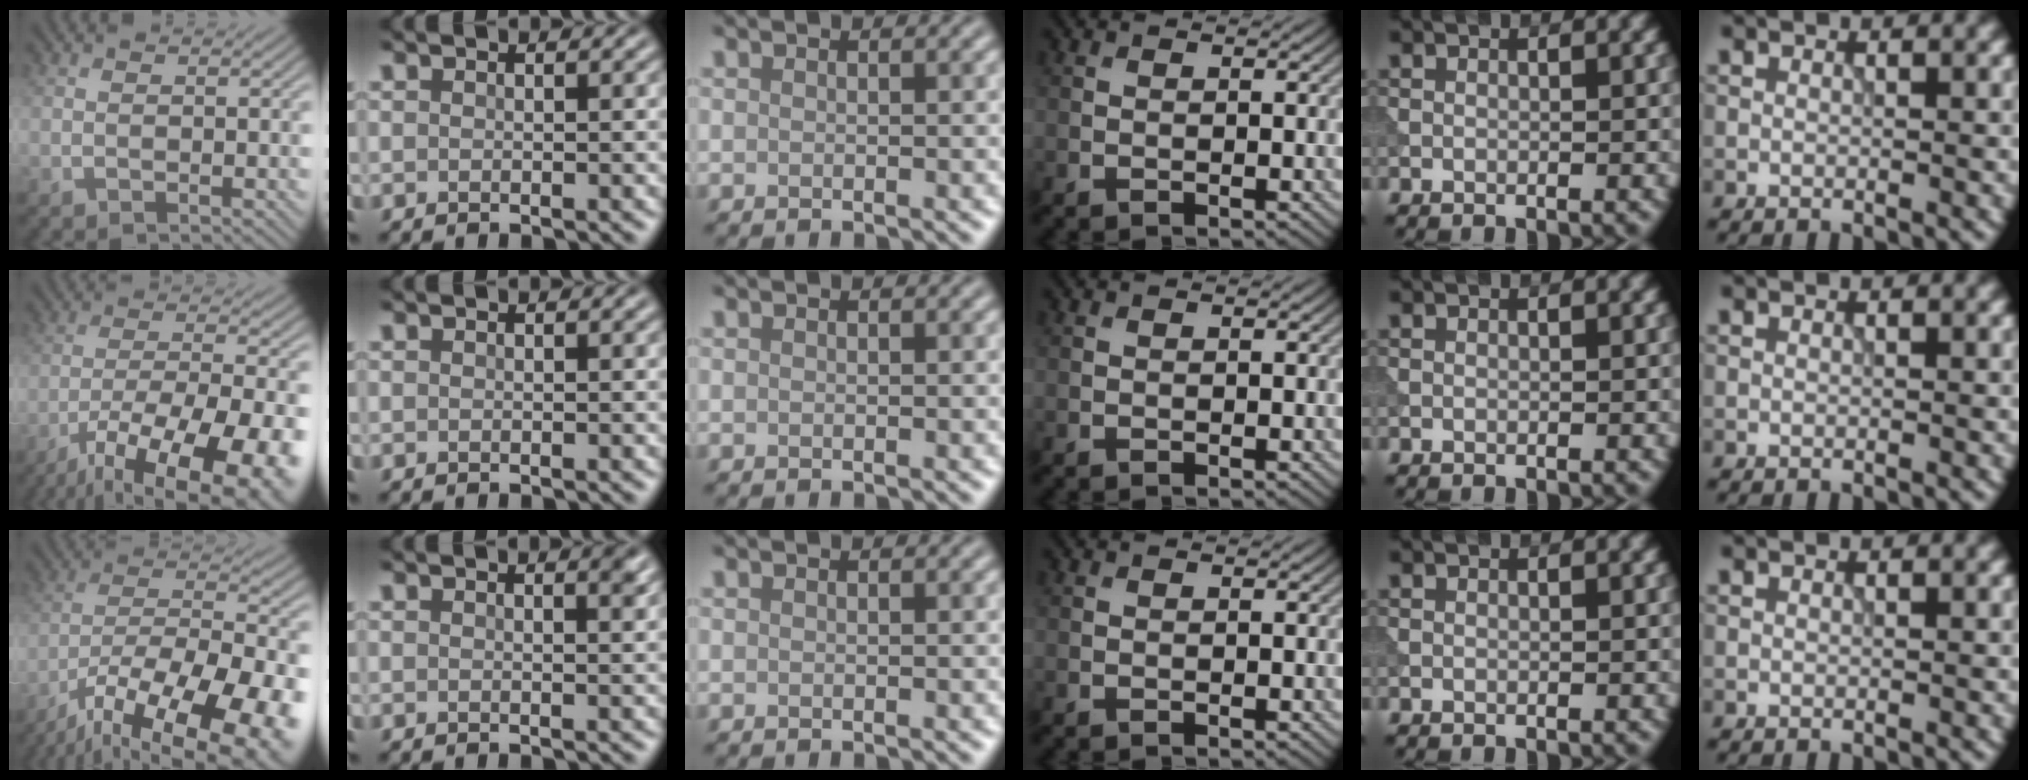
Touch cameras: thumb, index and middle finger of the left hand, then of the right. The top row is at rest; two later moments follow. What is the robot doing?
{"motion": "extract", "object": "tissue"}